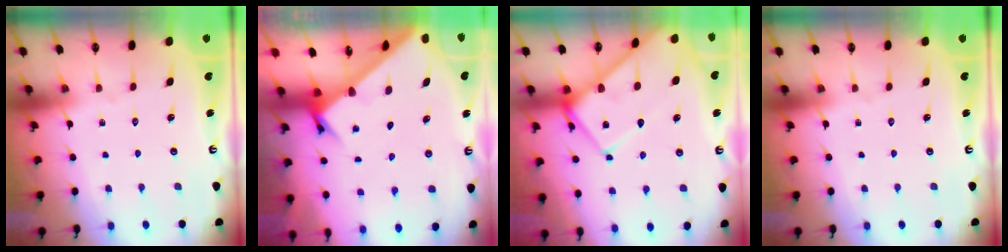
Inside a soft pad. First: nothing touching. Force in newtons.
{"total": 2.2, "press": 2.2, "slide": 0.2}
{"total": 12.5, "press": 12.5, "slide": 1.2}
{"total": 0.0}